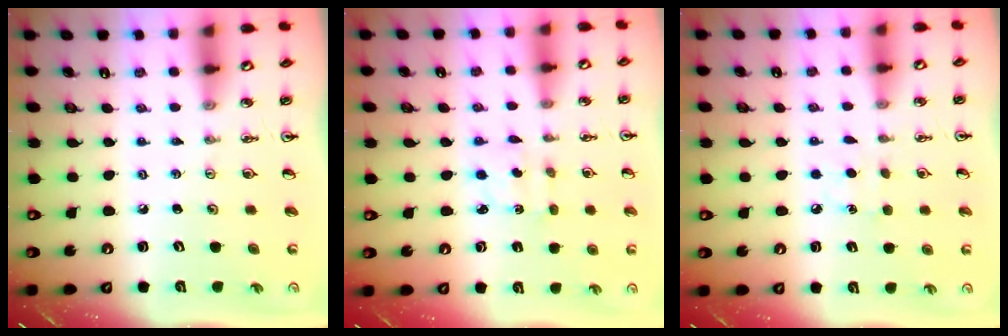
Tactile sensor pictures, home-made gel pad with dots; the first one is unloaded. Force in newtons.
{"total": 2.4, "press": 2.3, "slide": 0.6}
{"total": 5.6, "press": 5.5, "slide": 0.6}